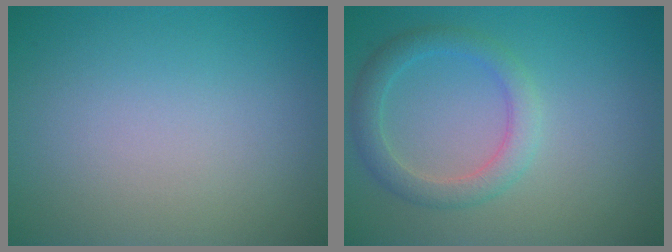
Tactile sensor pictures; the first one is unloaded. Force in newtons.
{"total": 2.9, "press": 2.9, "slide": 0.1}